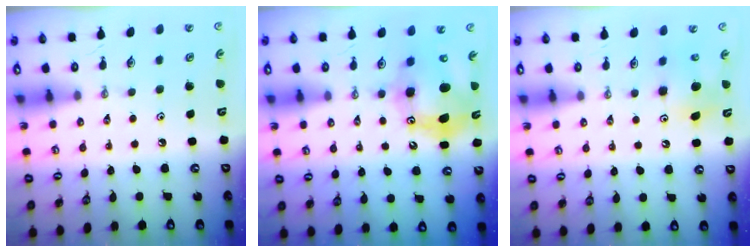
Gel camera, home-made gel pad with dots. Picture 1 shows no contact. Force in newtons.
{"total": 12.7, "press": 12.4, "slide": 2.7}
{"total": 8.1, "press": 8.0, "slide": 0.7}